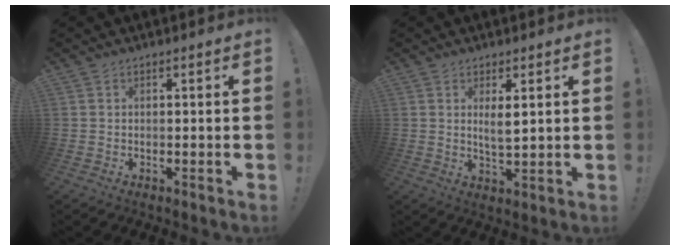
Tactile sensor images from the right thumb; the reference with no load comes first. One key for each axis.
{"total": 4.5, "fx": 1.8, "fy": 1.3, "fz": 4.0, "tx": -0.064, "ty": -0.013, "tz": 0.028}